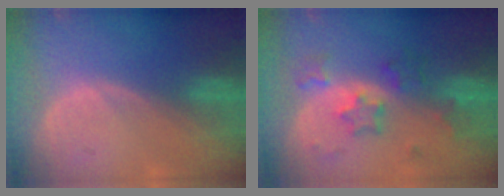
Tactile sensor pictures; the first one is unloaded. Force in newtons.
{"total": 6.1, "press": 5.9, "slide": 1.6}